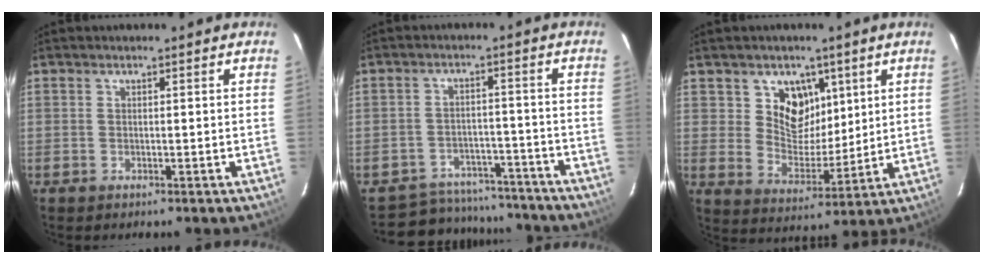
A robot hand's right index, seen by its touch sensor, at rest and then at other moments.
{"total": 12.9, "force": [-11.2, 5.9, 2.1], "torque": [-0.054, 0.031, -0.140]}
{"total": 9.1, "force": [4.5, 7.2, 3.4], "torque": [-0.055, -0.012, 0.086]}